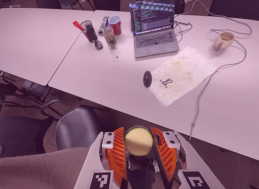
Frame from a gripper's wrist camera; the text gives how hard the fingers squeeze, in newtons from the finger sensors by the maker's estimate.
{"total": 8.4, "left": 8.1, "right": 8.6}